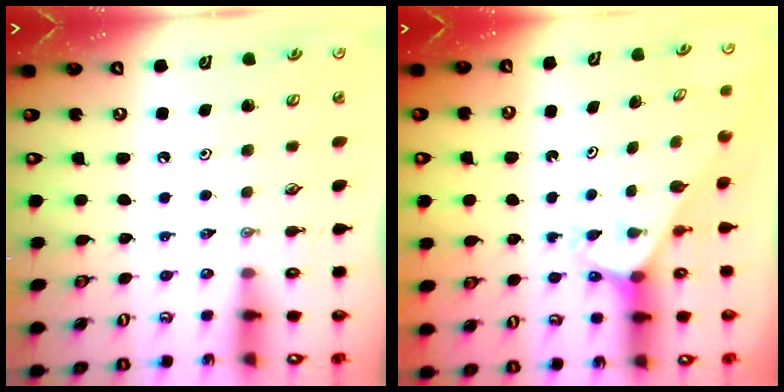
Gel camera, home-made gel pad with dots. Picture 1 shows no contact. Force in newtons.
{"total": 2.5, "press": 2.5, "slide": 0.1}